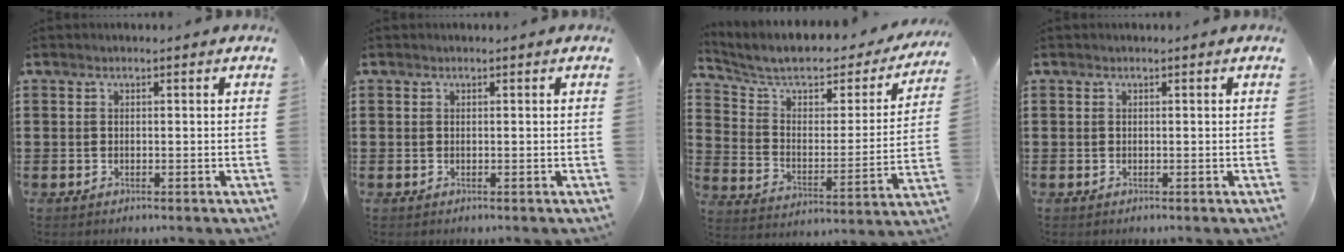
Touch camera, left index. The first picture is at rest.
{"total": 0.0}
{"total": 7.4, "force": [5.8, 2.7, 3.7], "torque": [-0.098, -0.033, 0.097]}
{"total": 0.0}